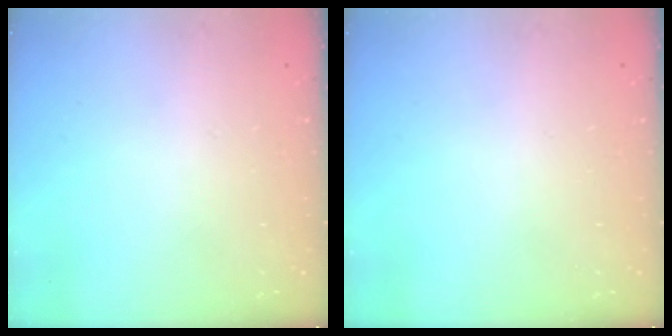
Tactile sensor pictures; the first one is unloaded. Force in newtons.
{"total": 0.0}